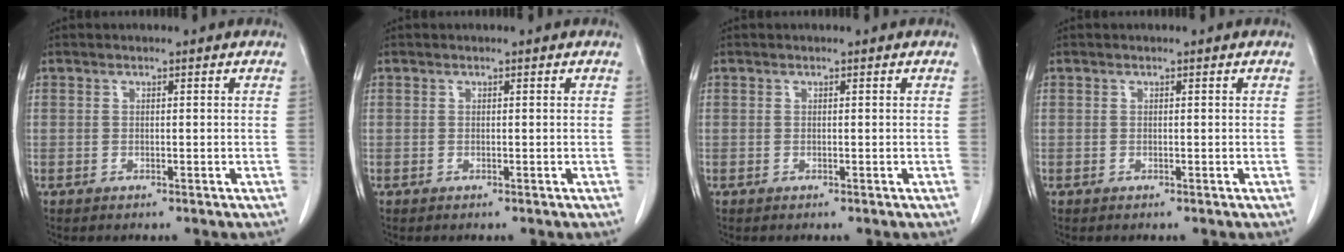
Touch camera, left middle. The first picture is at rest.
{"total": 0.0}
{"total": 0.0}
{"total": 0.0}